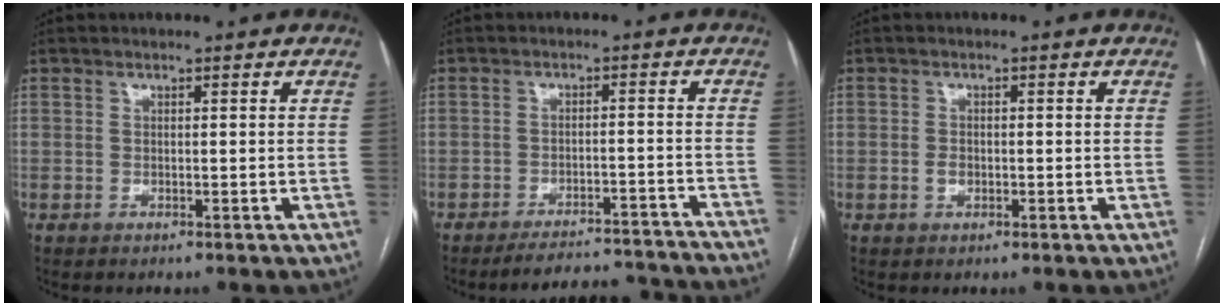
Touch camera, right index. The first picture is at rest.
{"total": 16.0, "force": [-15.6, 0.1, 3.6], "torque": [-0.040, -0.005, -0.194]}
{"total": 1.6, "force": [-0.5, 1.1, 1.1], "torque": [-0.021, 0.003, -0.006]}